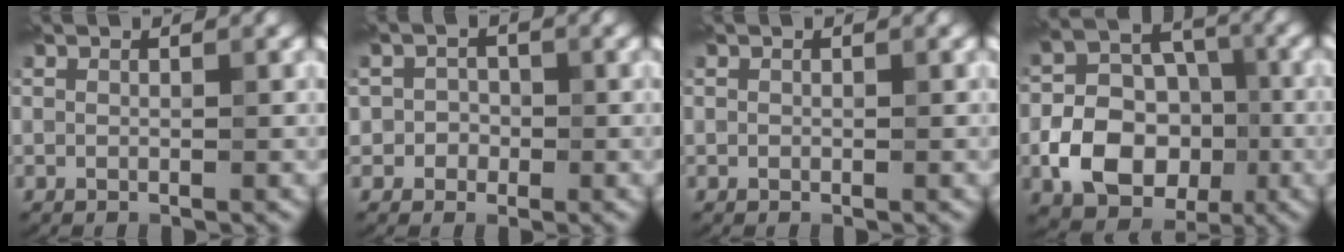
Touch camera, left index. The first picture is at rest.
{"total": 1.6, "force": [-0.4, 1.6, 0.3], "torque": [0.008, 0.003, -0.010]}
{"total": 0.0}
{"total": 7.8, "force": [-2.5, 5.7, 4.6], "torque": [-0.076, -0.001, -0.047]}